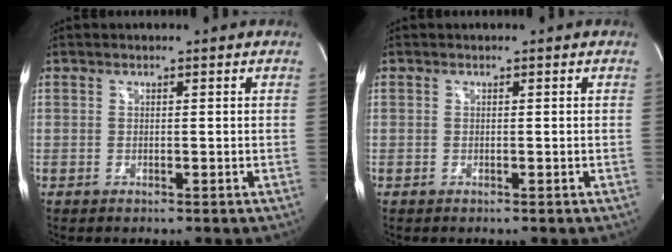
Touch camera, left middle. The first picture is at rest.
{"total": 0.0}